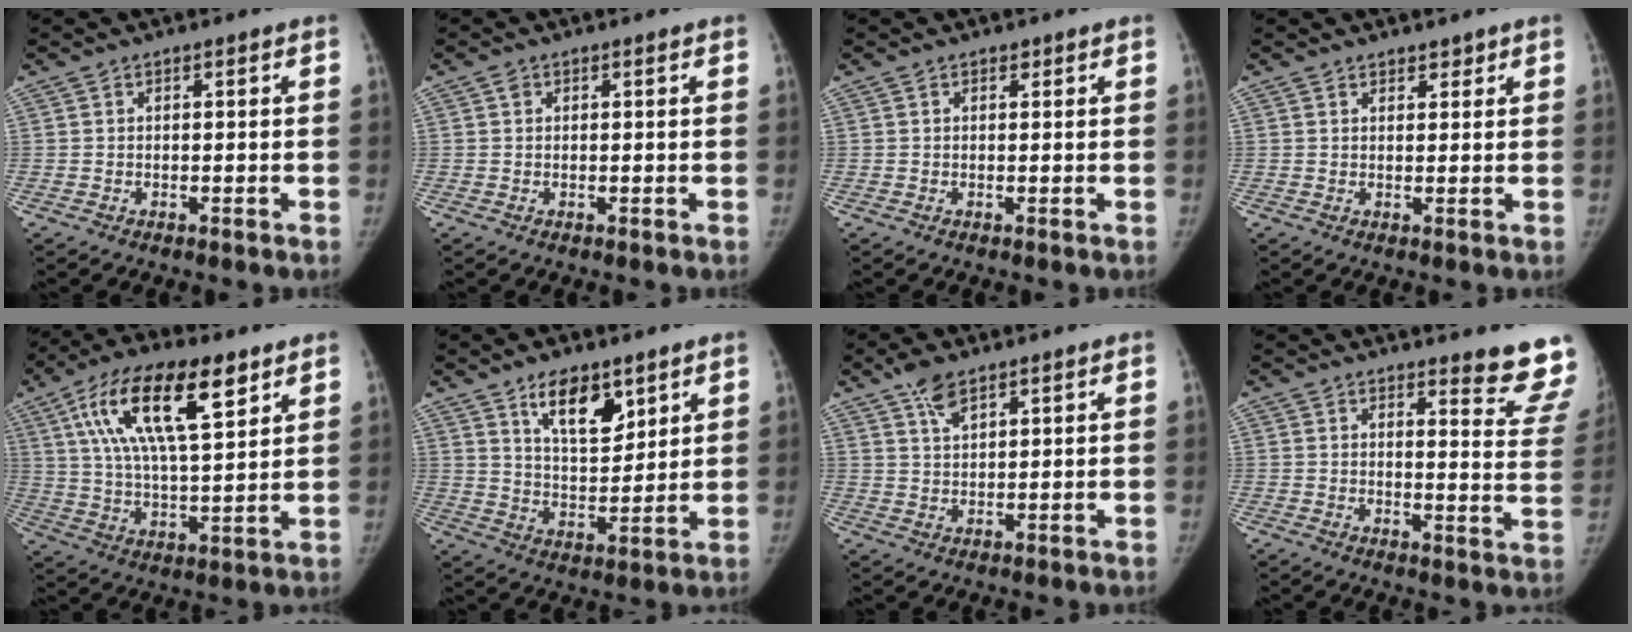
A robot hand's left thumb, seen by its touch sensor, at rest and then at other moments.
{"total": 1.1, "force": [0.6, 0.8, 0.5], "torque": [-0.003, -0.002, 0.007]}
{"total": 0.7, "force": [0.5, 0.5, 0.1], "torque": [0.010, -0.008, 0.003]}
{"total": 1.7, "force": [1.4, 0.9, 0.1], "torque": [0.020, -0.014, 0.017]}
{"total": 19.4, "force": [9.1, 7.4, 15.5], "torque": [-0.258, -0.021, 0.160]}
{"total": 10.7, "force": [6.5, 5.1, 6.7], "torque": [-0.079, -0.054, 0.117]}
{"total": 5.0, "force": [3.5, 2.1, 2.9], "torque": [-0.046, -0.012, 0.068]}
{"total": 11.7, "force": [10.7, 1.2, 4.7], "torque": [-0.030, -0.113, 0.107]}